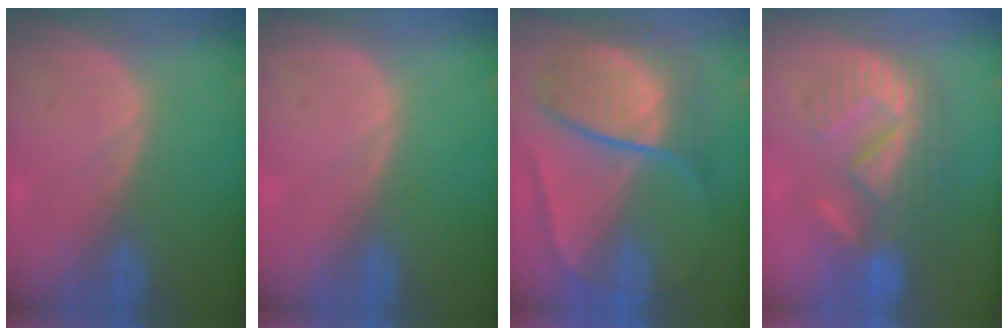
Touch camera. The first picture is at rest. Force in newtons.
{"total": 0.0}
{"total": 10.2, "press": 10.1, "slide": 1.1}
{"total": 9.0, "press": 8.8, "slide": 1.9}